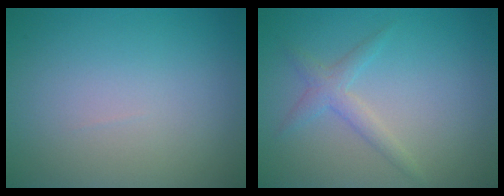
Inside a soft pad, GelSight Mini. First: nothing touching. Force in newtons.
{"total": 2.0, "press": 2.0, "slide": 0.0}